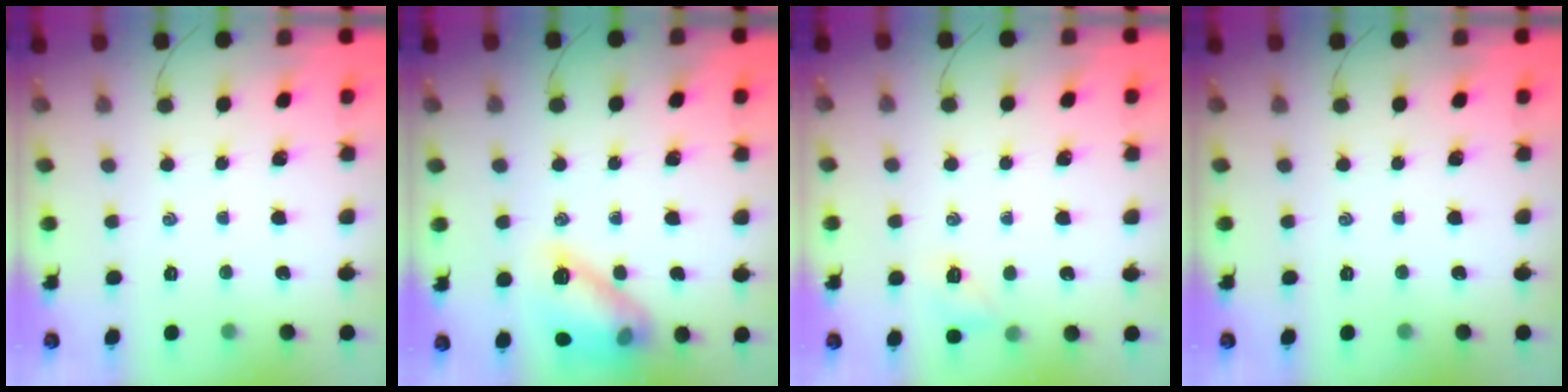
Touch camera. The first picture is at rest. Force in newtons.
{"total": 13.0, "press": 13.0, "slide": 0.7}
{"total": 5.8, "press": 5.6, "slide": 1.4}
{"total": 0.0}